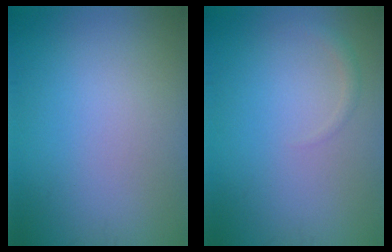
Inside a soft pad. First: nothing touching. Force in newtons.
{"total": 0.8, "press": 0.8, "slide": 0.0}